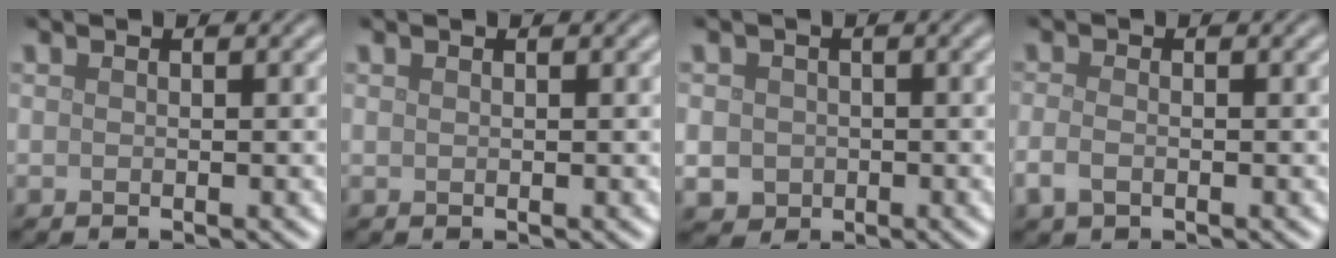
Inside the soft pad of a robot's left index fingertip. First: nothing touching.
{"total": 0.0}
{"total": 2.8, "force": [-0.2, 2.7, 0.9], "torque": [-0.007, -0.002, -0.007]}
{"total": 1.8, "force": [-0.7, 1.1, 1.3], "torque": [-0.031, -0.005, -0.018]}